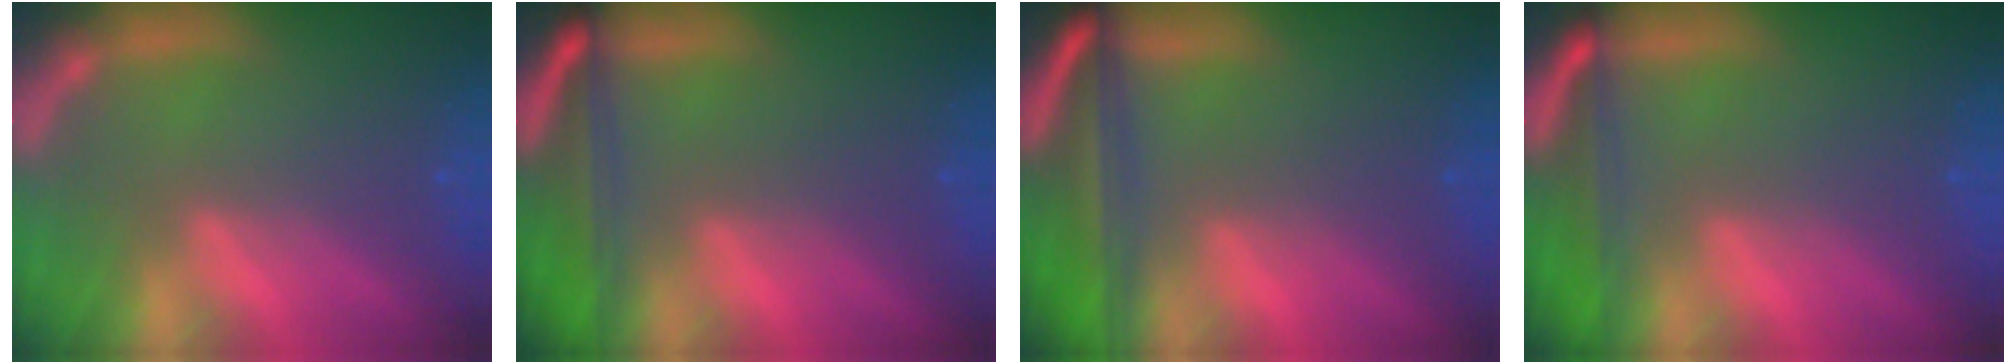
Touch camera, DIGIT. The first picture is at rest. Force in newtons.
{"total": 7.1}
{"total": 9.6}
{"total": 5.5}